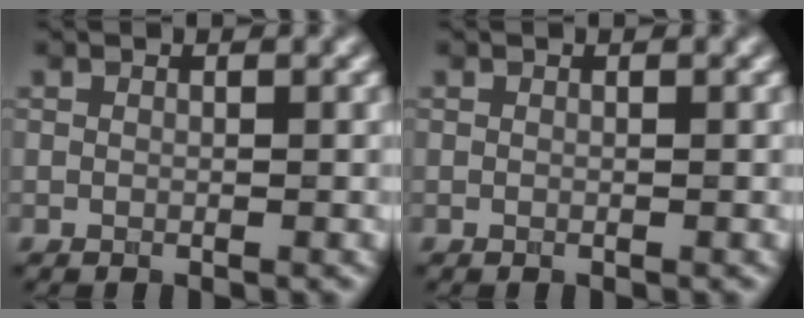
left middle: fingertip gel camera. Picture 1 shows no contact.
{"total": 0.0}